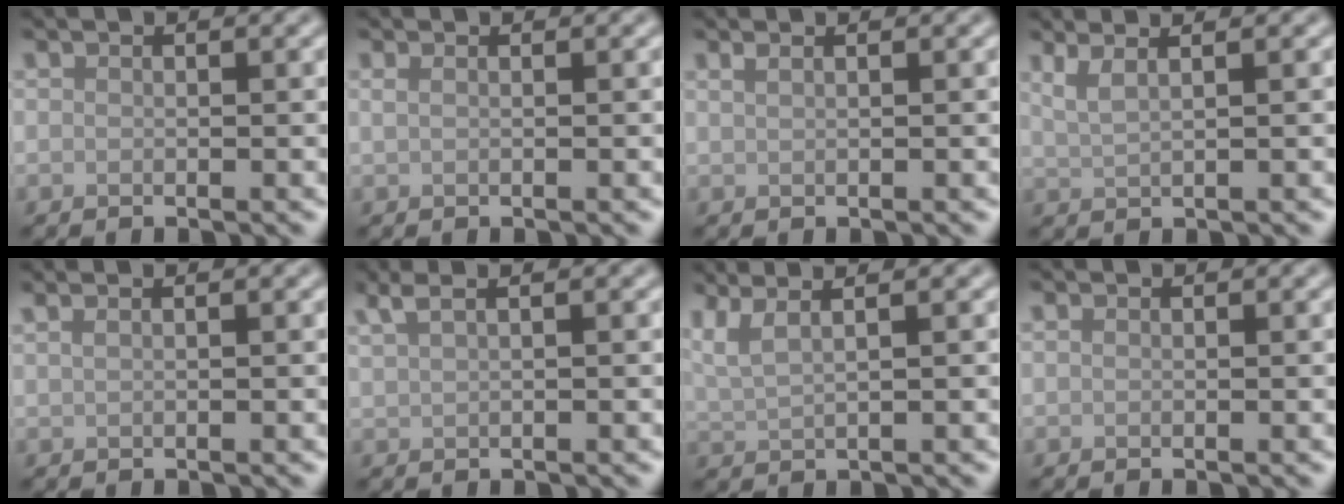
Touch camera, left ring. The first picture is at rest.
{"total": 0.8, "force": [0.4, 0.4, 0.6], "torque": [-0.010, 0.001, 0.004]}
{"total": 1.1, "force": [0.7, 0.5, 0.7], "torque": [-0.009, -0.001, 0.008]}
{"total": 2.7, "force": [1.7, 0.9, 1.8], "torque": [-0.025, 0.009, 0.018]}
{"total": 1.8, "force": [1.1, 0.9, 1.1], "torque": [-0.015, -0.002, 0.006]}
{"total": 2.6, "force": [1.7, 0.9, 1.7], "torque": [-0.027, 0.009, 0.021]}
{"total": 3.8, "force": [2.5, 1.2, 2.6], "torque": [-0.047, 0.024, 0.027]}
{"total": 0.0}